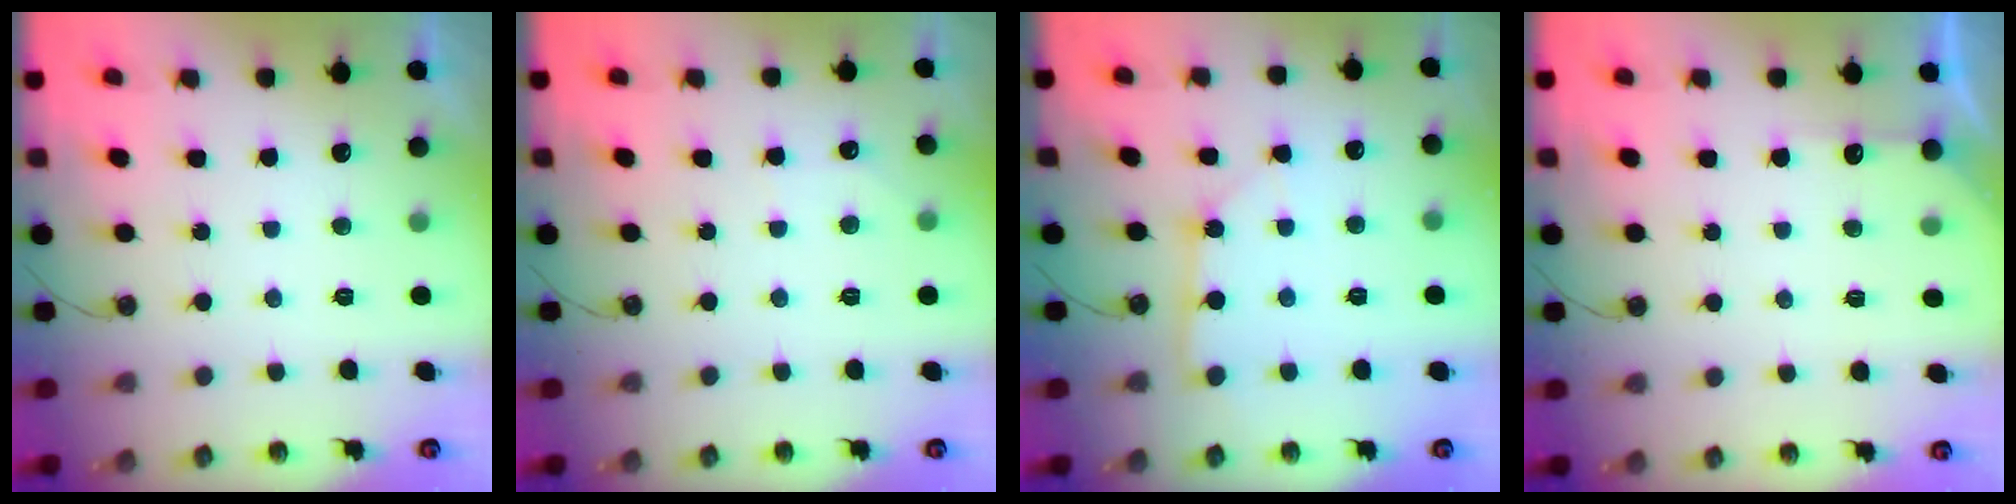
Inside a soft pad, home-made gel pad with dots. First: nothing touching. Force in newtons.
{"total": 2.8, "press": 2.8, "slide": 0.4}
{"total": 2.9, "press": 2.9, "slide": 0.2}
{"total": 4.9, "press": 4.9, "slide": 0.5}